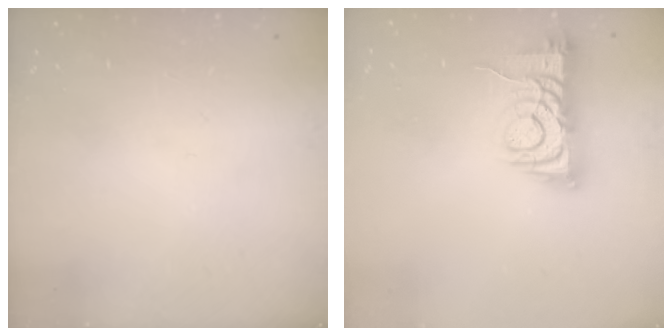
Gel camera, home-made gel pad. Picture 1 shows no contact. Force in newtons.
{"total": 8.3, "press": 8.2, "slide": 1.3}